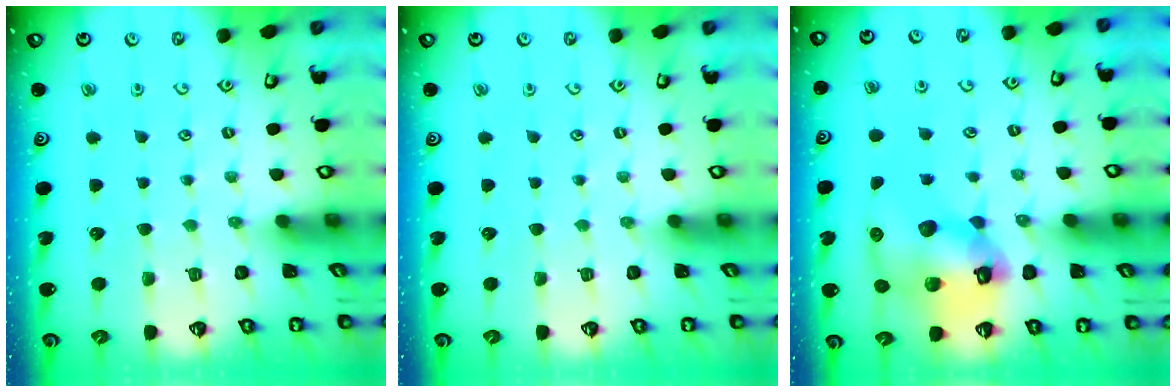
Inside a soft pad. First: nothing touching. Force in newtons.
{"total": 0.0}
{"total": 15.7, "press": 15.5, "slide": 2.4}